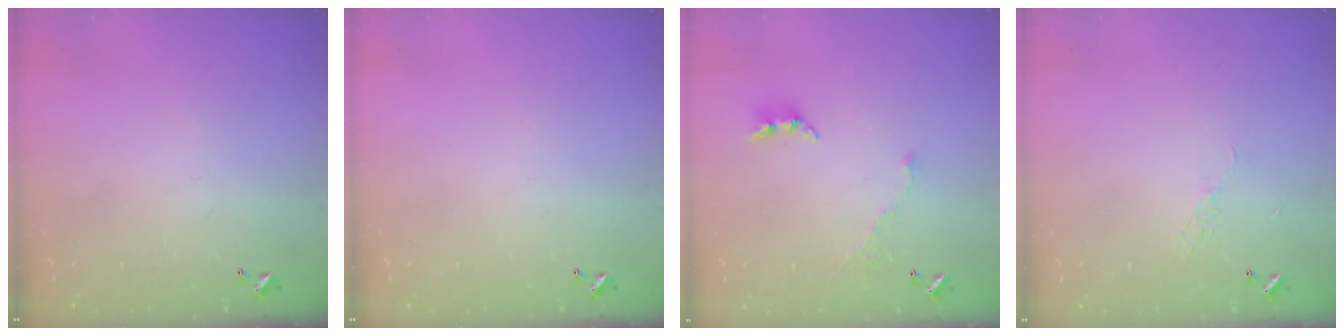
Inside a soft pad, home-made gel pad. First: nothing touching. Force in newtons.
{"total": 0.0}
{"total": 5.4, "press": 5.3, "slide": 0.7}
{"total": 5.6, "press": 5.6, "slide": 0.7}